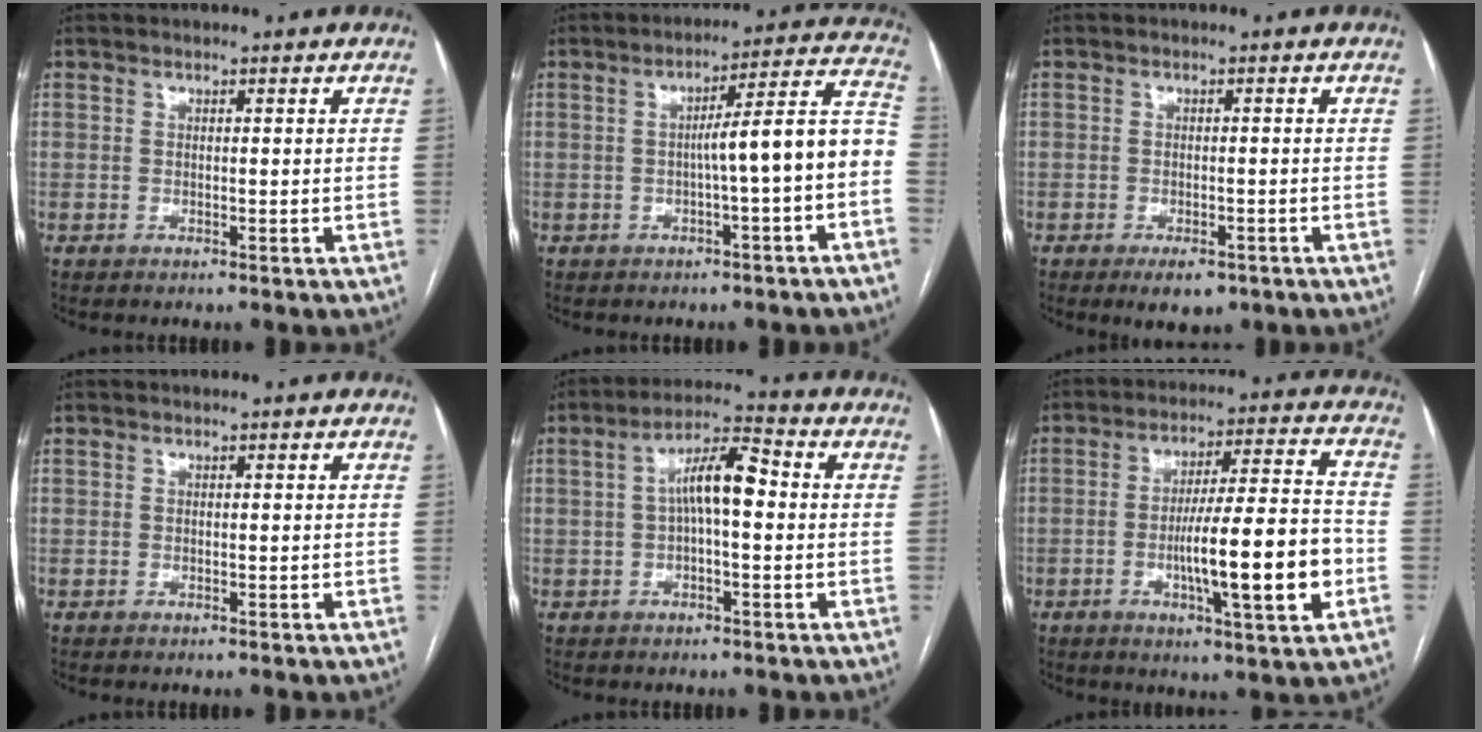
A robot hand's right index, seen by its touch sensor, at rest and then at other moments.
{"total": 10.3, "force": [-2.1, -0.4, 10.1], "torque": [-0.132, 0.034, -0.031]}
{"total": 4.1, "force": [-2.6, 2.0, 2.5], "torque": [-0.033, -0.002, -0.030]}
{"total": 0.0}
{"total": 7.7, "force": [0.5, 1.9, 7.4], "torque": [-0.135, 0.029, 0.005]}
{"total": 14.8, "force": [-3.7, 1.1, 14.3], "torque": [-0.230, 0.005, -0.054]}